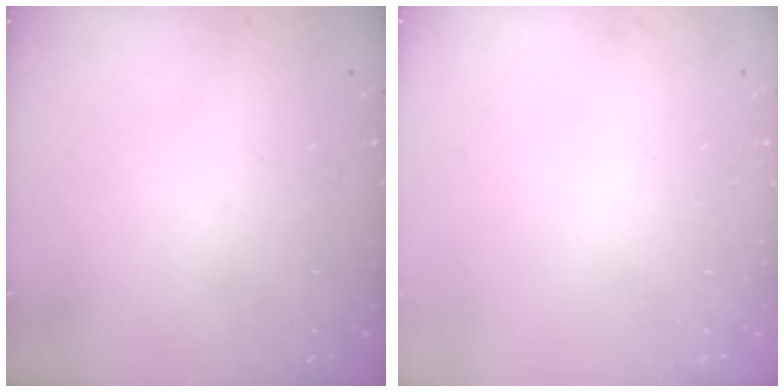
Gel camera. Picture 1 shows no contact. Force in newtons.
{"total": 0.0}